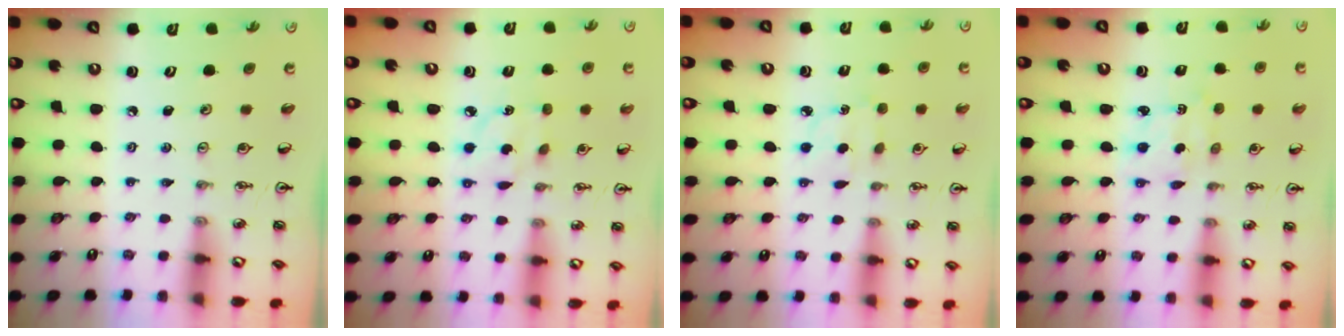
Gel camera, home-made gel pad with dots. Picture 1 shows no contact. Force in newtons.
{"total": 4.0, "press": 4.0, "slide": 0.4}
{"total": 4.3, "press": 4.3, "slide": 0.5}
{"total": 2.3, "press": 2.3, "slide": 0.2}